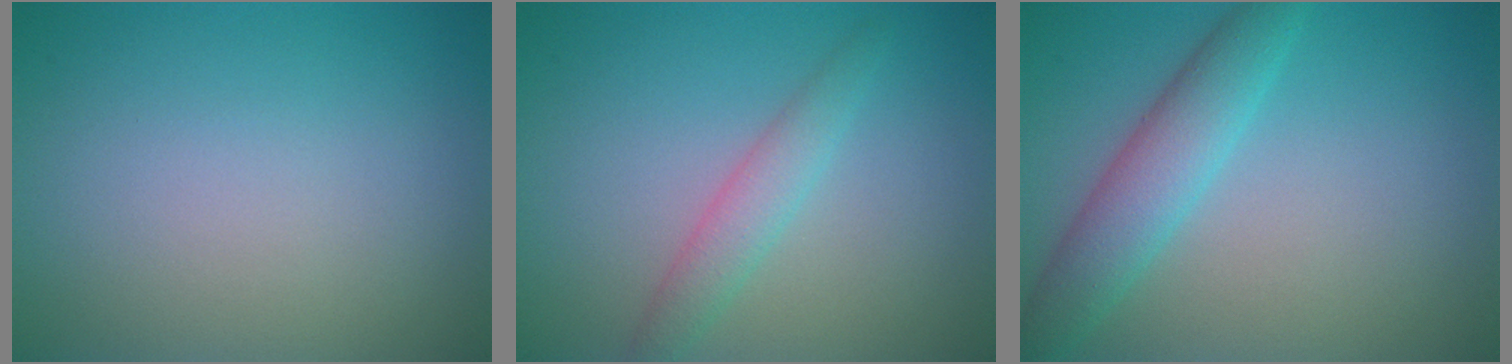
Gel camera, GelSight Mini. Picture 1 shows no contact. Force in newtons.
{"total": 2.3, "press": 2.3, "slide": 0.0}
{"total": 4.1, "press": 4.1, "slide": 0.1}